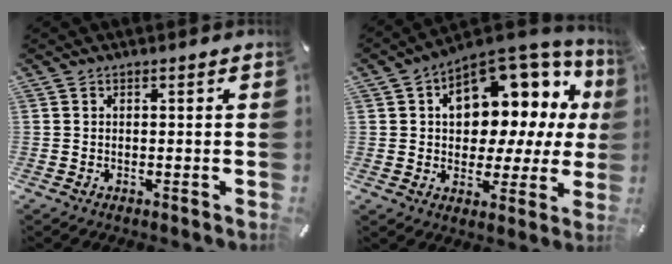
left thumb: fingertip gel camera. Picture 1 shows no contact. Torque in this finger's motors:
{"motor_torque": [2.50, 2.51, 1.51, -1.26, 0.36]}